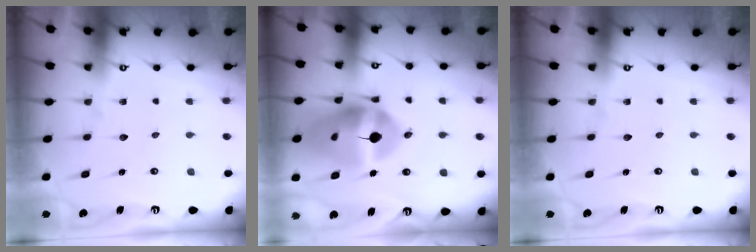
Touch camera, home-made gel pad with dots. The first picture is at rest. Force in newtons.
{"total": 17.5, "press": 17.4, "slide": 1.8}
{"total": 0.0}